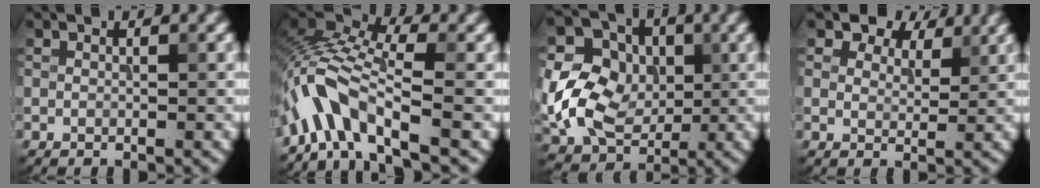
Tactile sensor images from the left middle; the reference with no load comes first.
{"total": 7.0, "force": [-3.8, 2.6, 5.3], "torque": [-0.098, 0.011, -0.084]}
{"total": 11.0, "force": [-0.1, 9.0, 6.3], "torque": [-0.132, -0.010, -0.010]}
{"total": 5.2, "force": [4.0, 2.7, 1.9], "torque": [-0.039, -0.014, 0.070]}